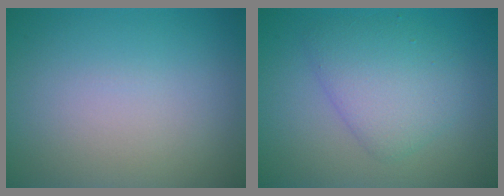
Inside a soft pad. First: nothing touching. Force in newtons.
{"total": 4.1, "press": 4.1, "slide": 0.1}